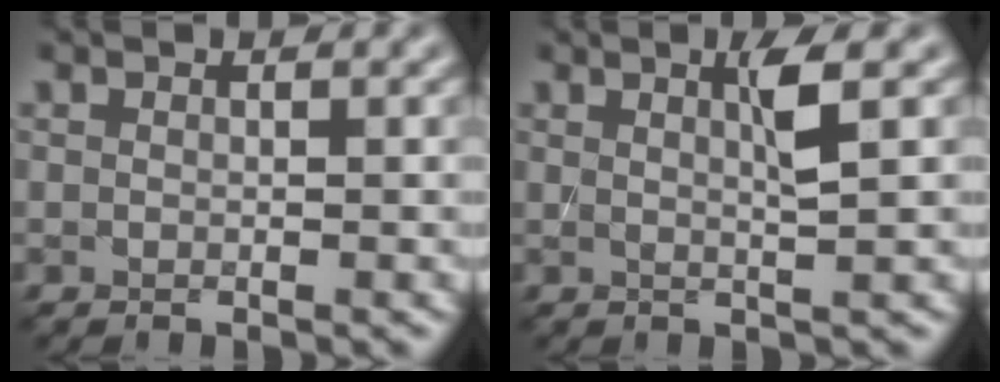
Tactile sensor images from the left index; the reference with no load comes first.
{"total": 2.5, "force": [0.8, 0.3, 2.3], "torque": [-0.037, 0.000, 0.010]}